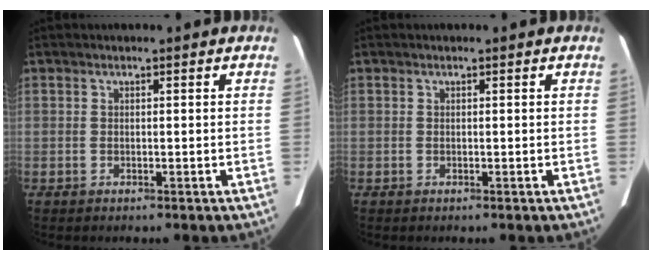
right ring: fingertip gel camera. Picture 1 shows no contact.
{"total": 0.0}